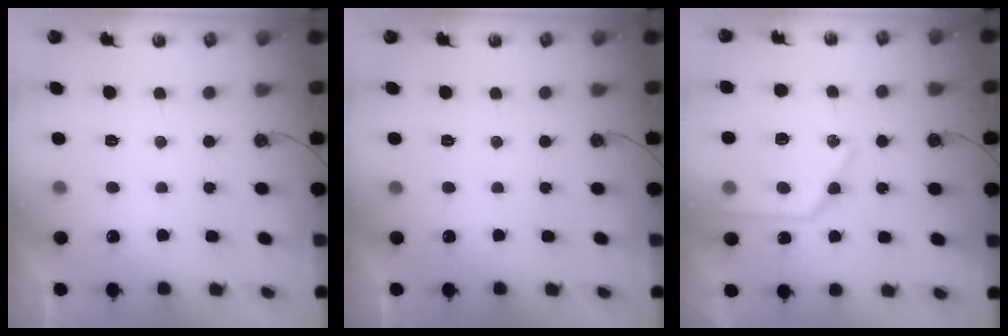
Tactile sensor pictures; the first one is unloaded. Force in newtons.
{"total": 0.0}
{"total": 17.6, "press": 17.6, "slide": 1.6}